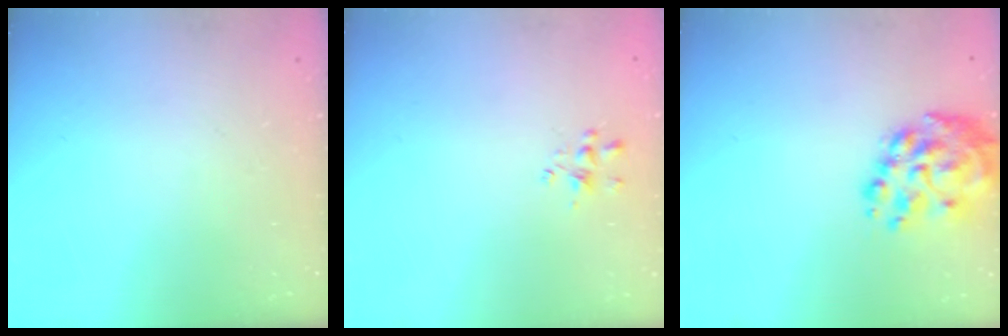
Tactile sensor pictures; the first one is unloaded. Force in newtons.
{"total": 1.5, "press": 1.4, "slide": 0.7}
{"total": 11.5, "press": 11.0, "slide": 3.3}